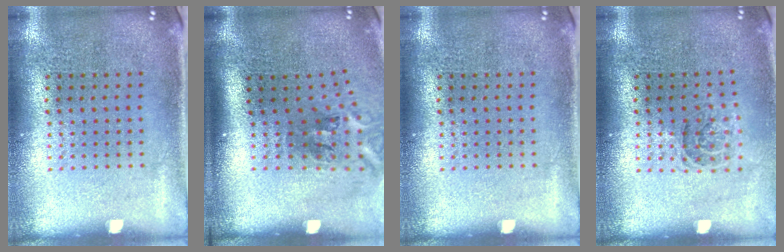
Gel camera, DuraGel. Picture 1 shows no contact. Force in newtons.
{"total": 2.2, "press": 1.3, "slide": 1.8}
{"total": 0.0}
{"total": 1.2, "press": 1.1, "slide": 0.5}